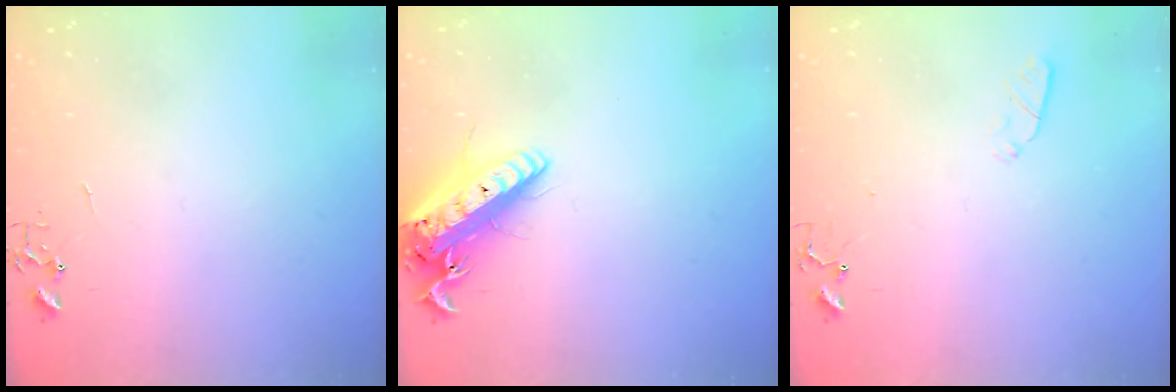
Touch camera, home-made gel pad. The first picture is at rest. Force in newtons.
{"total": 19.0, "press": 18.6, "slide": 3.8}
{"total": 2.9, "press": 2.8, "slide": 0.5}